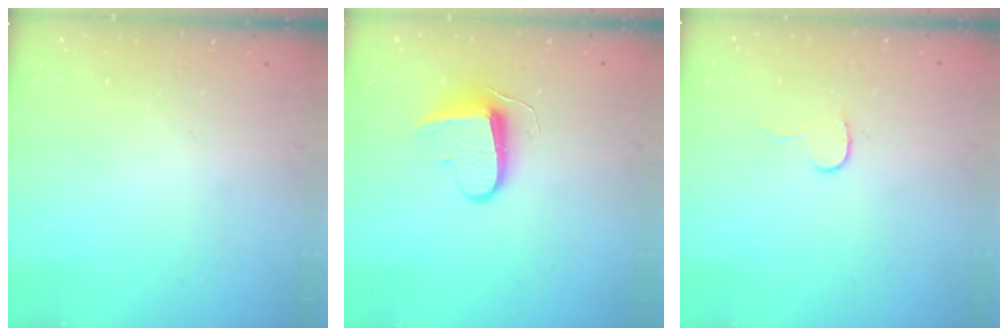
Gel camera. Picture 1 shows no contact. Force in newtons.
{"total": 8.7, "press": 8.6, "slide": 0.5}
{"total": 5.5, "press": 5.5, "slide": 0.4}